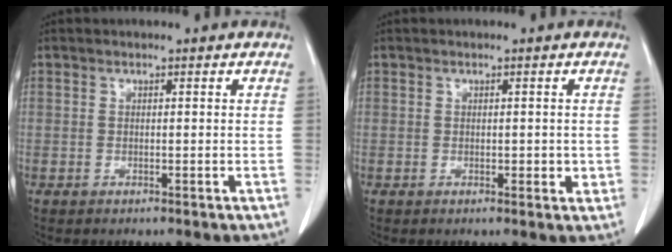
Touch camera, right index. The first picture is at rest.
{"total": 1.9, "force": [-0.1, 1.2, 1.4], "torque": [-0.013, 0.001, 0.001]}